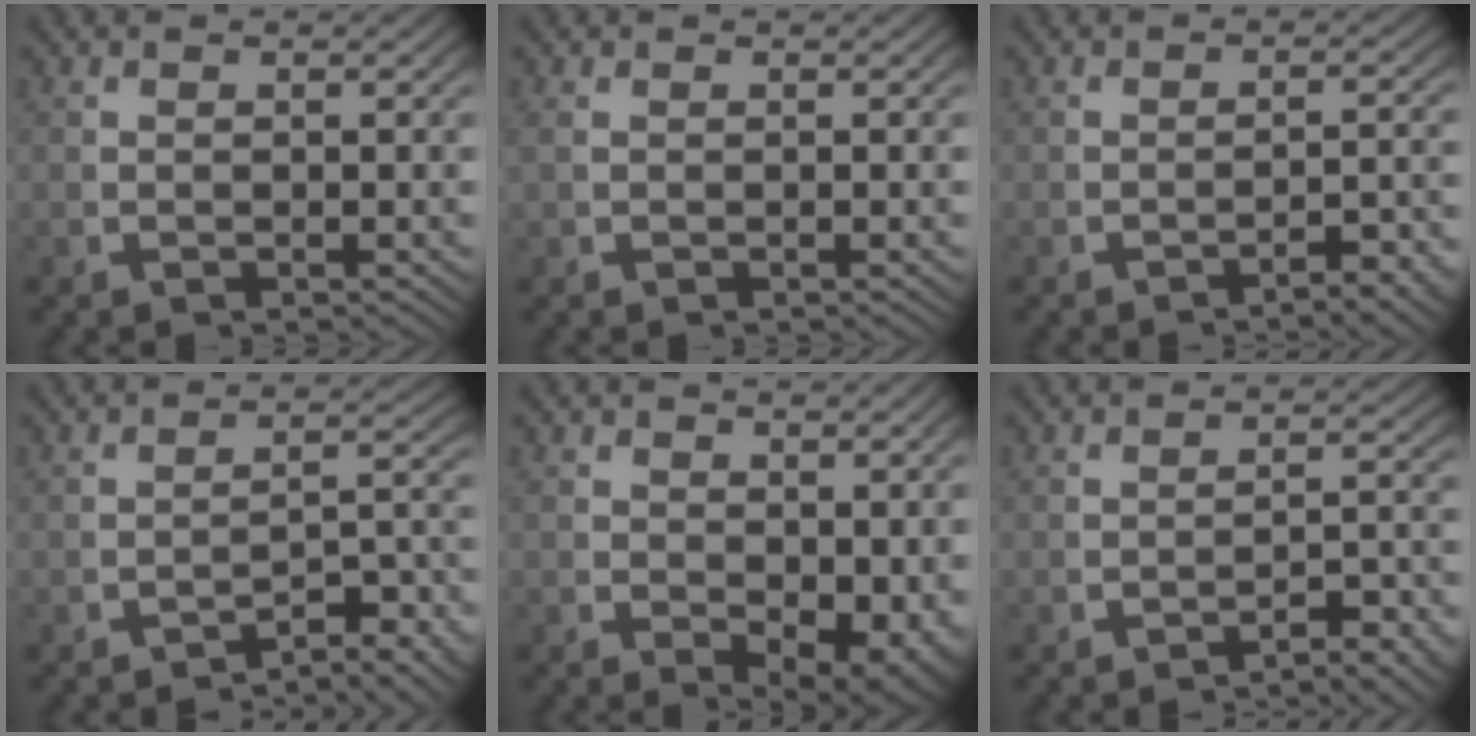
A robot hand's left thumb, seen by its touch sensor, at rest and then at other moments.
{"total": 0.0}
{"total": 3.2, "force": [-2.5, 0.4, 1.9], "torque": [-0.022, -0.001, -0.038]}
{"total": 4.9, "force": [-3.6, 1.2, 3.2], "torque": [-0.038, -0.009, -0.047]}
{"total": 4.3, "force": [0.3, 2.4, 3.5], "torque": [-0.055, -0.028, 0.024]}
{"total": 3.5, "force": [-2.8, 0.5, 2.0], "torque": [-0.023, -0.004, -0.041]}